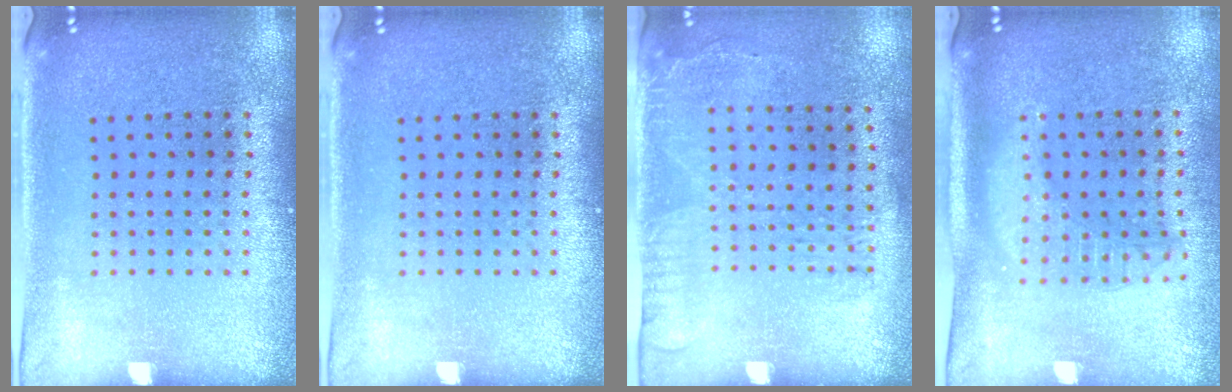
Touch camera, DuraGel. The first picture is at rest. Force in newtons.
{"total": 0.0}
{"total": 1.7, "press": 1.2, "slide": 1.2}
{"total": 1.8, "press": 1.6, "slide": 1.0}